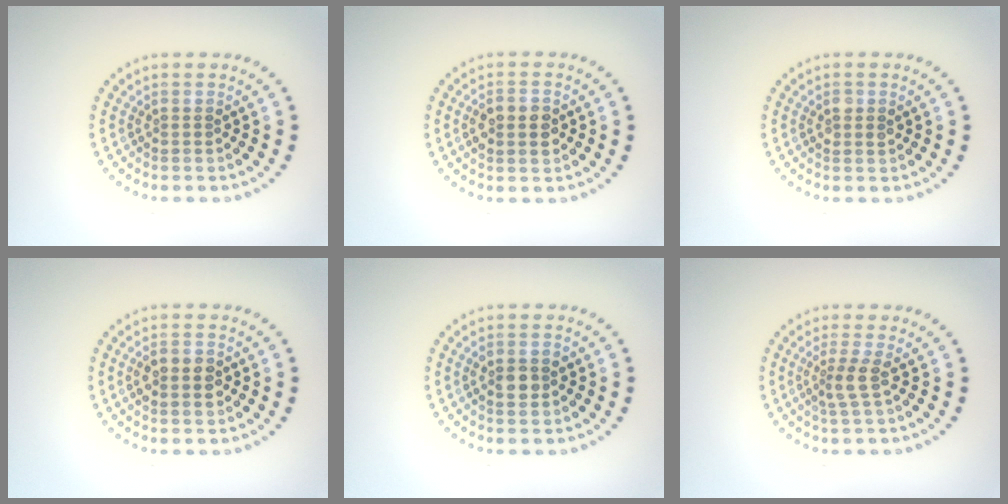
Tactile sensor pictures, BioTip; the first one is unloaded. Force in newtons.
{"total": 2.9, "press": 2.9, "slide": 0.1}
{"total": 1.2, "press": 1.1, "slide": 0.3}
{"total": 2.3, "press": 2.3, "slide": 0.0}
{"total": 2.6, "press": 2.6, "slide": 0.3}
{"total": 2.1, "press": 1.6, "slide": 1.4}